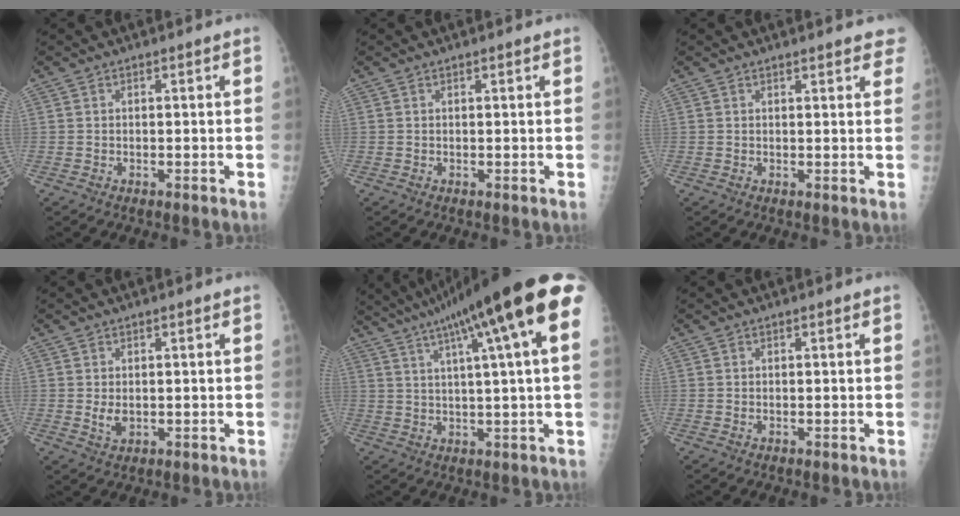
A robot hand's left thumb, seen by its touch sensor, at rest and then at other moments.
{"total": 0.7, "force": [0.5, 0.1, 0.4], "torque": [-0.005, 0.001, 0.007]}
{"total": 5.4, "force": [4.4, 1.5, 2.8], "torque": [-0.007, -0.007, 0.042]}
{"total": 2.5, "force": [0.4, 1.5, 2.0], "torque": [-0.032, -0.008, 0.013]}
{"total": 21.6, "force": [10.5, 2.1, 18.8], "torque": [-0.289, 0.020, 0.142]}
{"total": 0.5, "force": [0.3, 0.1, 0.4], "torque": [-0.009, 0.004, 0.005]}